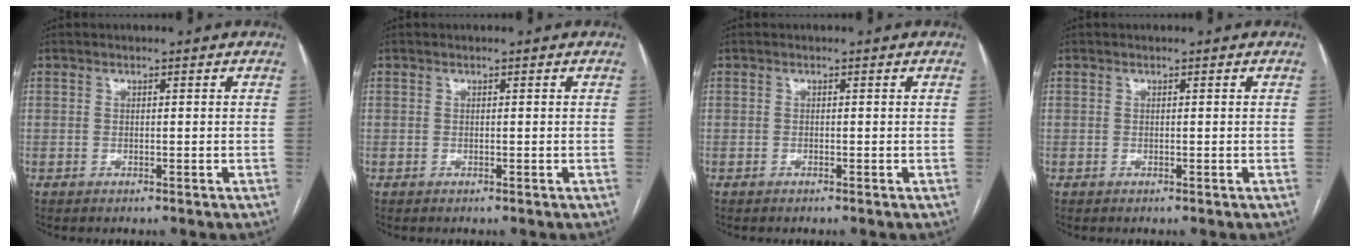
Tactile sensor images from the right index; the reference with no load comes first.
{"total": 0.0}
{"total": 0.0}
{"total": 0.0}